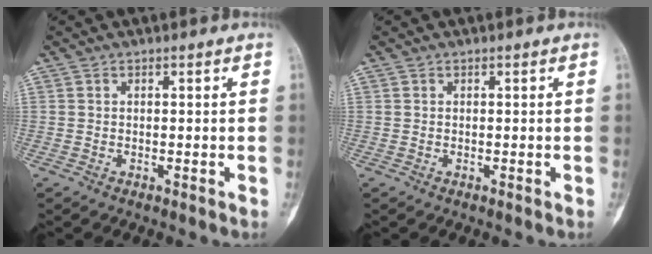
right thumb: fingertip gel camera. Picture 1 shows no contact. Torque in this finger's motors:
{"motor_torque": [0.32, -0.07, 0.00, 0.06, -0.03]}